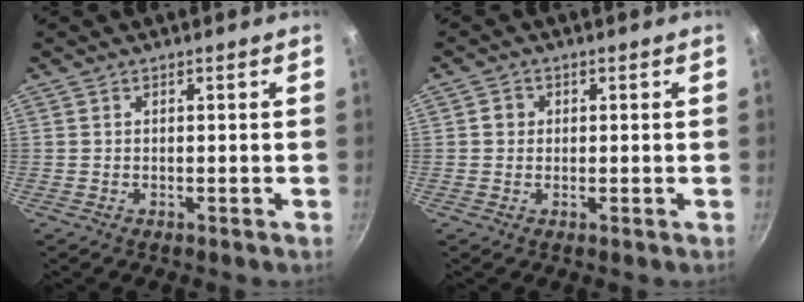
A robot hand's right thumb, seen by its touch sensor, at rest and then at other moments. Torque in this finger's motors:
{"motor_torque": [0.01, 0.75, 0.35, -0.18, 0.02]}